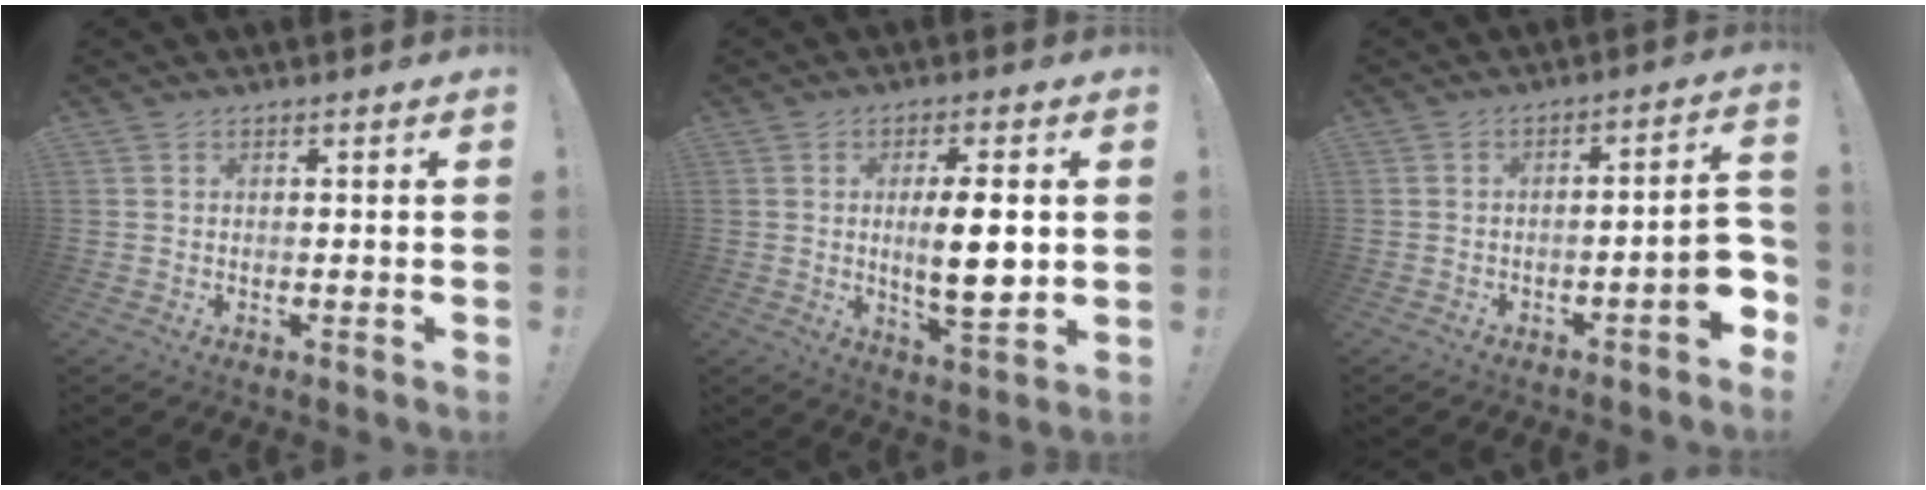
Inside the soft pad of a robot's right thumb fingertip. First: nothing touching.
{"total": 10.7, "force": [0.6, 2.6, 10.4], "torque": [-0.172, -0.016, 0.000]}
{"total": 6.8, "force": [-2.9, 0.9, 6.1], "torque": [-0.092, 0.005, -0.046]}